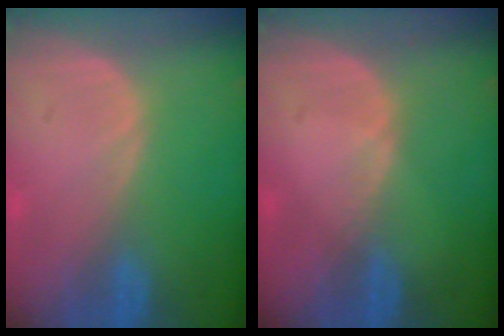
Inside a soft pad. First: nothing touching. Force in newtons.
{"total": 0.7, "press": 0.5, "slide": 0.5}